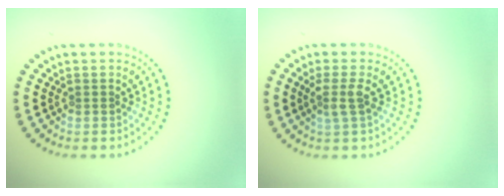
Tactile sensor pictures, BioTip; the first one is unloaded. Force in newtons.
{"total": 1.9, "press": 1.5, "slide": 1.1}